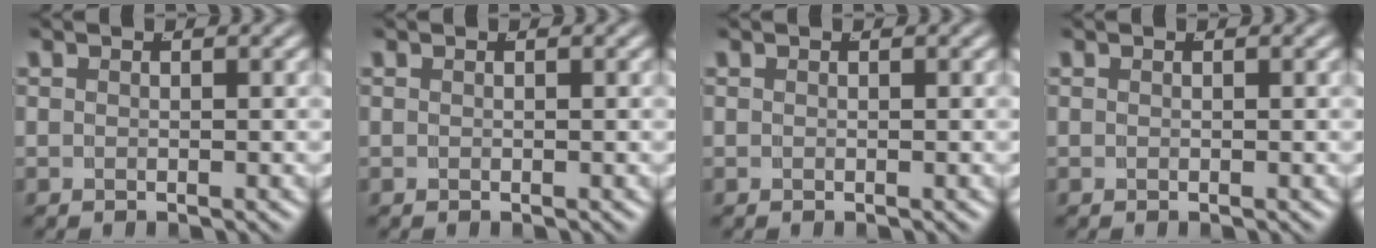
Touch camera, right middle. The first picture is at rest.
{"total": 0.0}
{"total": 0.0}
{"total": 0.0}